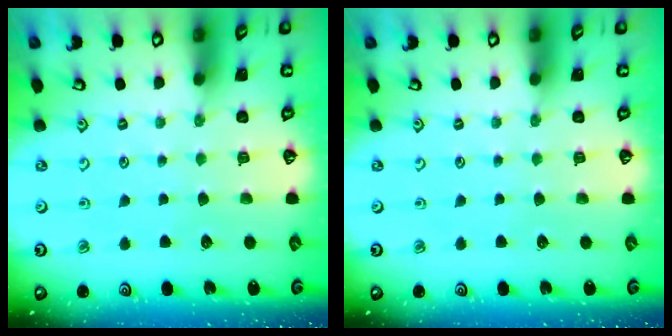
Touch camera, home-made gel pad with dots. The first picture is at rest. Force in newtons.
{"total": 0.0}